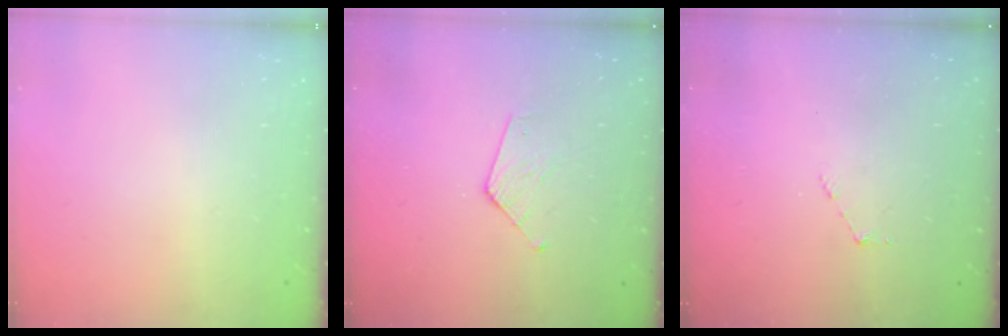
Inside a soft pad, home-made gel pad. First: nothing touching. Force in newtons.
{"total": 5.9, "press": 5.9, "slide": 0.5}
{"total": 2.9, "press": 2.9, "slide": 0.3}